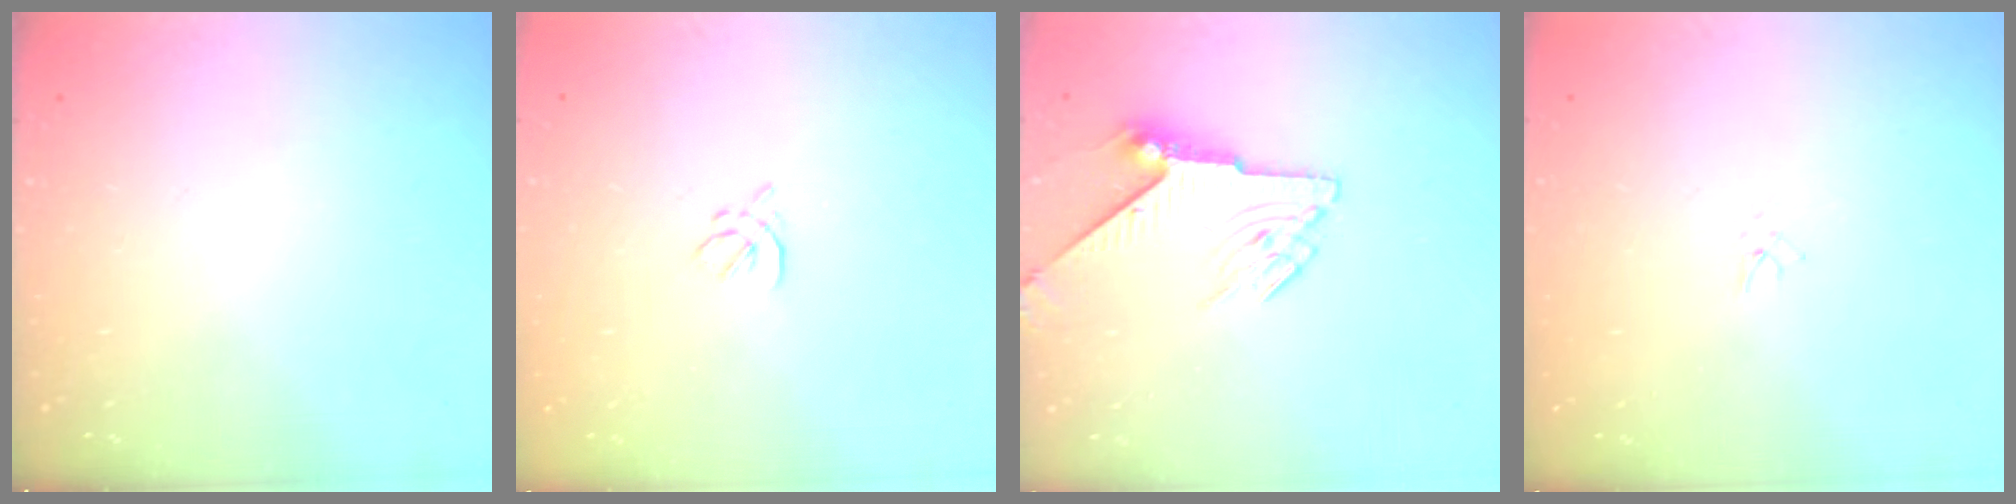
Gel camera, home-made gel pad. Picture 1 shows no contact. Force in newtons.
{"total": 2.1, "press": 2.0, "slide": 0.7}
{"total": 7.0, "press": 6.9, "slide": 1.1}
{"total": 2.0, "press": 2.0, "slide": 0.3}